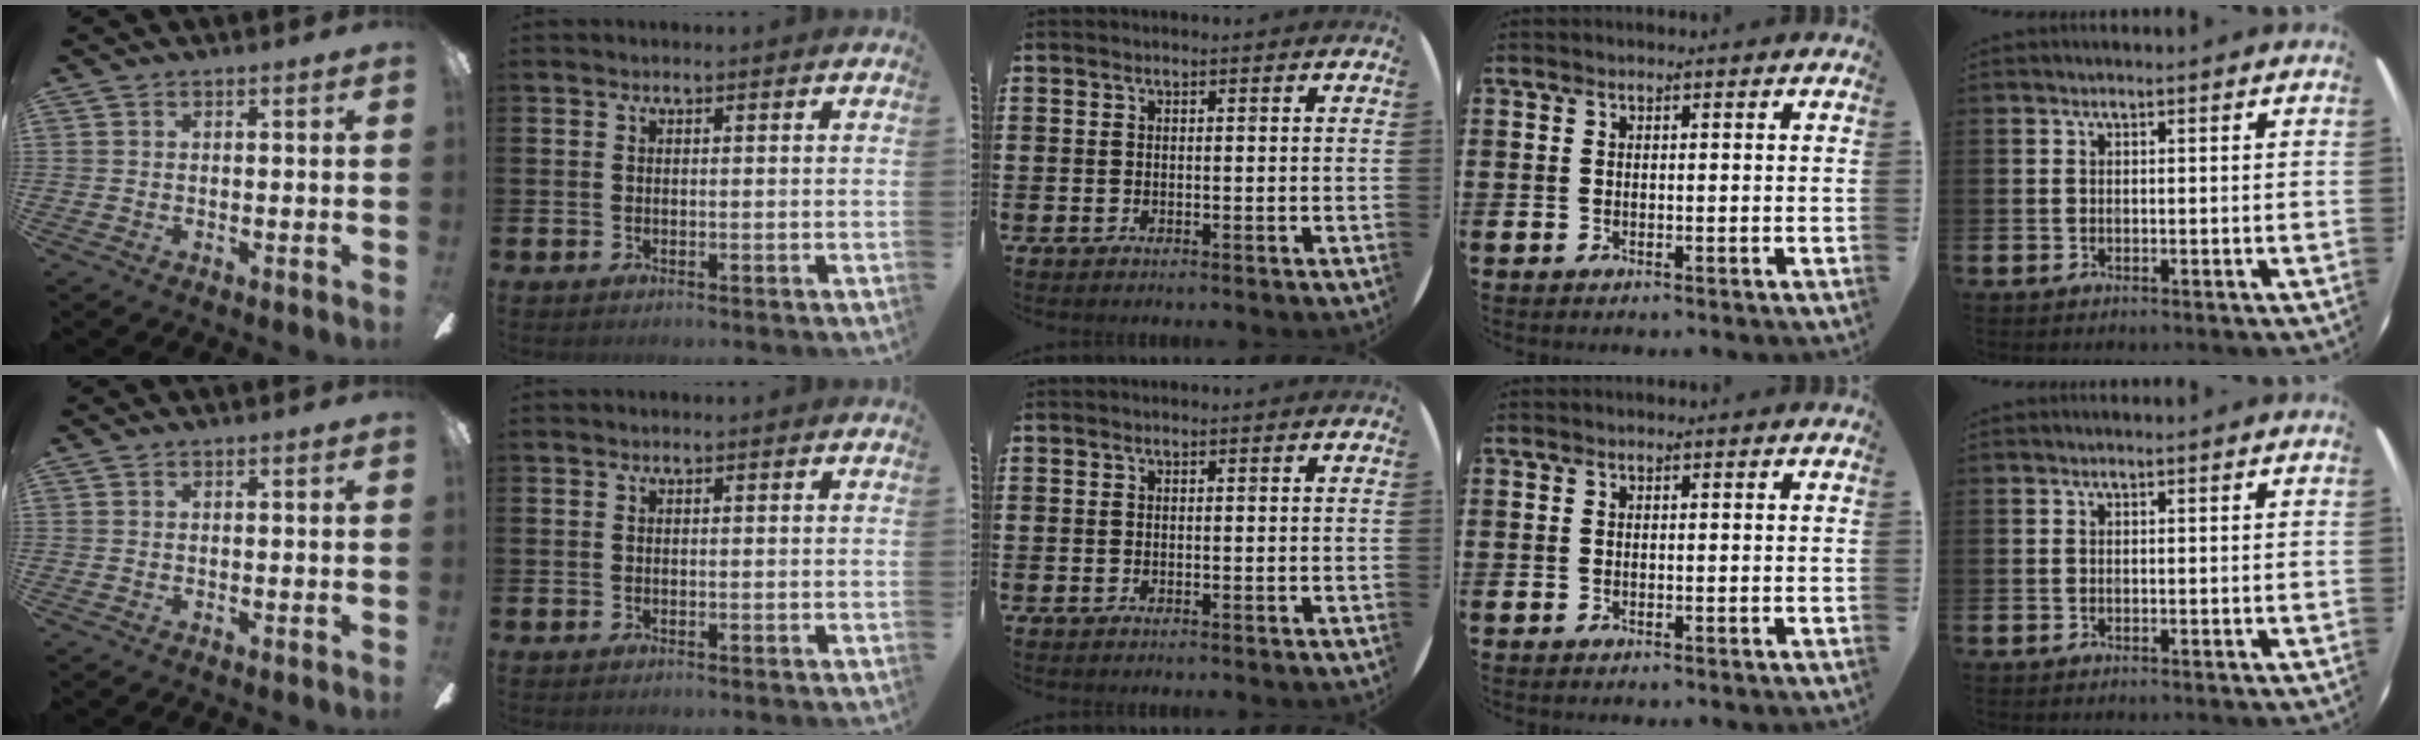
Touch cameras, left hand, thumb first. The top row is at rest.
{}